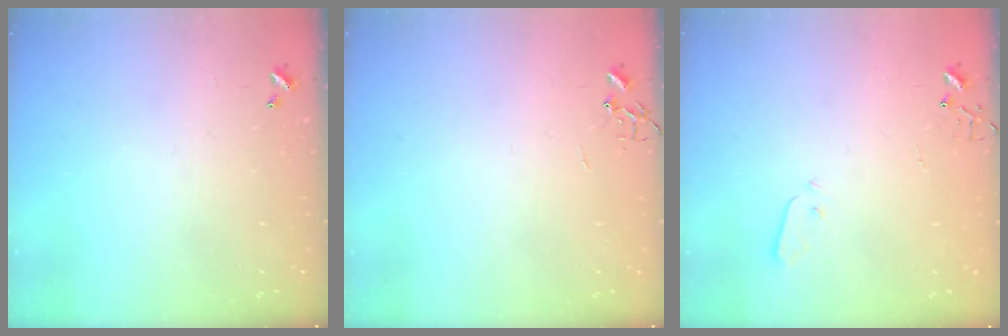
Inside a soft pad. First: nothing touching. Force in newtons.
{"total": 0.0}
{"total": 2.9, "press": 2.9, "slide": 0.1}